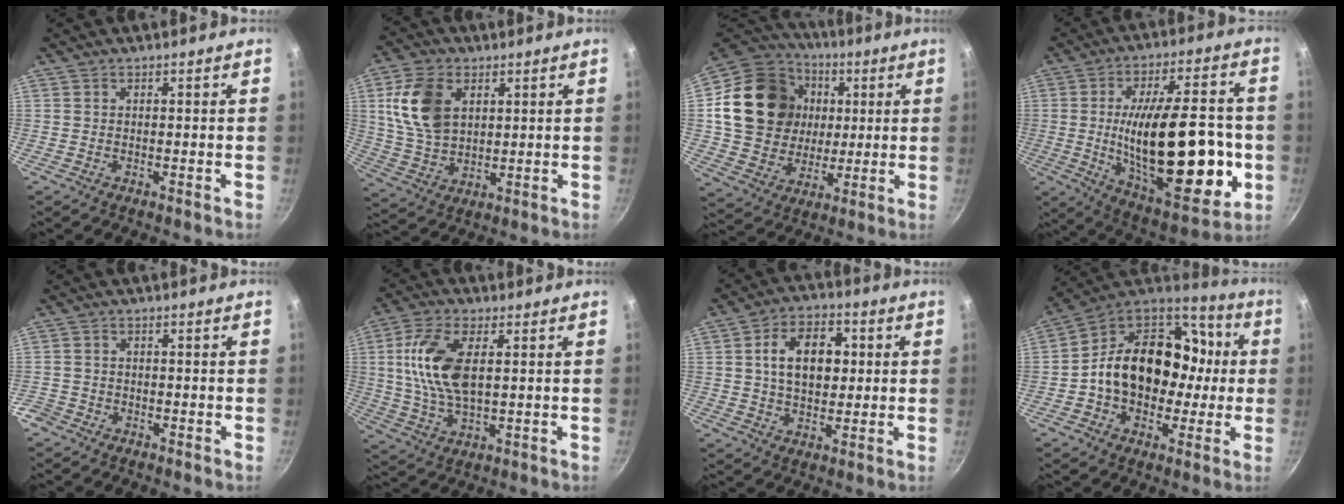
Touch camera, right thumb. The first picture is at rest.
{"total": 12.7, "force": [3.8, 8.4, 8.8], "torque": [-0.151, -0.013, 0.079]}
{"total": 22.5, "force": [3.8, 18.8, 11.7], "torque": [-0.188, 0.020, 0.071]}
{"total": 29.1, "force": [-3.3, 12.2, 26.2], "torque": [-0.384, 0.002, -0.037]}
{"total": 2.8, "force": [-1.9, 2.1, 0.5], "torque": [-0.013, 0.017, -0.036]}
{"total": 12.5, "force": [2.3, 6.2, 10.7], "torque": [-0.209, 0.002, 0.043]}
{"total": 12.2, "force": [2.0, 8.1, 8.9], "torque": [-0.118, 0.011, 0.025]}
{"total": 22.1, "force": [-0.4, 16.9, 14.2], "torque": [-0.196, 0.052, -0.011]}